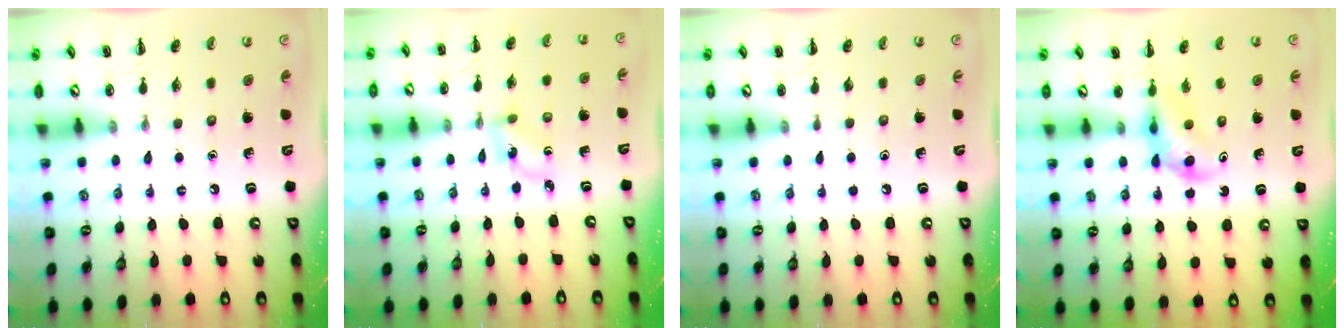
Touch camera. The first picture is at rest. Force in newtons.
{"total": 1.2, "press": 1.1, "slide": 0.5}
{"total": 0.0}
{"total": 4.0, "press": 3.8, "slide": 1.2}